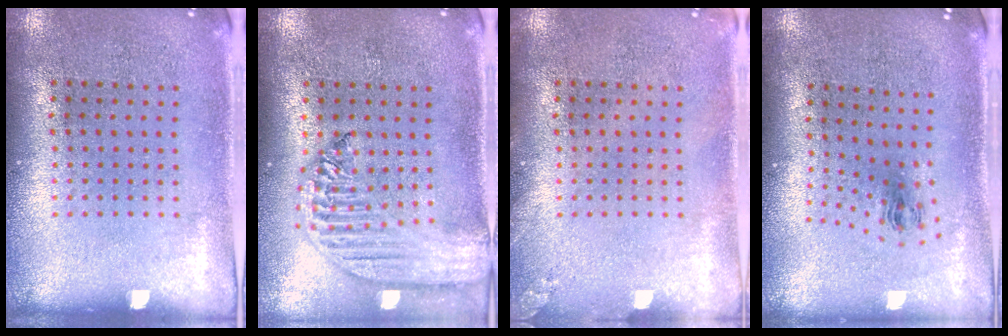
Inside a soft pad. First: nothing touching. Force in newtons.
{"total": 2.5, "press": 2.1, "slide": 1.4}
{"total": 0.9, "press": 0.9, "slide": 0.1}
{"total": 1.1, "press": 0.5, "slide": 1.0}